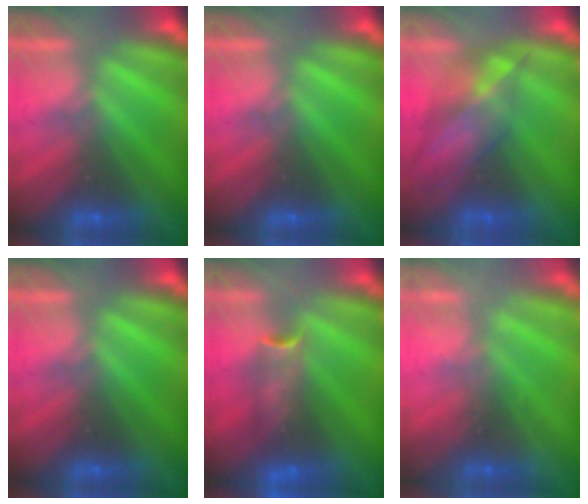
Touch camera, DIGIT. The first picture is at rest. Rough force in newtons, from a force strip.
{"total": 0.0}
{"total": 3.8}
{"total": 0.0}
{"total": 7.7}
{"total": 2.4}